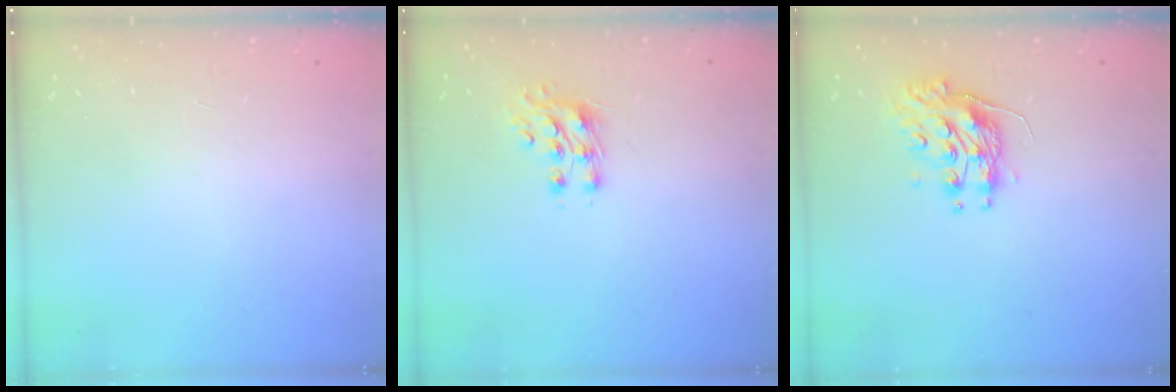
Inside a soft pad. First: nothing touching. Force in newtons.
{"total": 7.8, "press": 7.7, "slide": 0.8}
{"total": 10.0, "press": 10.0, "slide": 0.0}